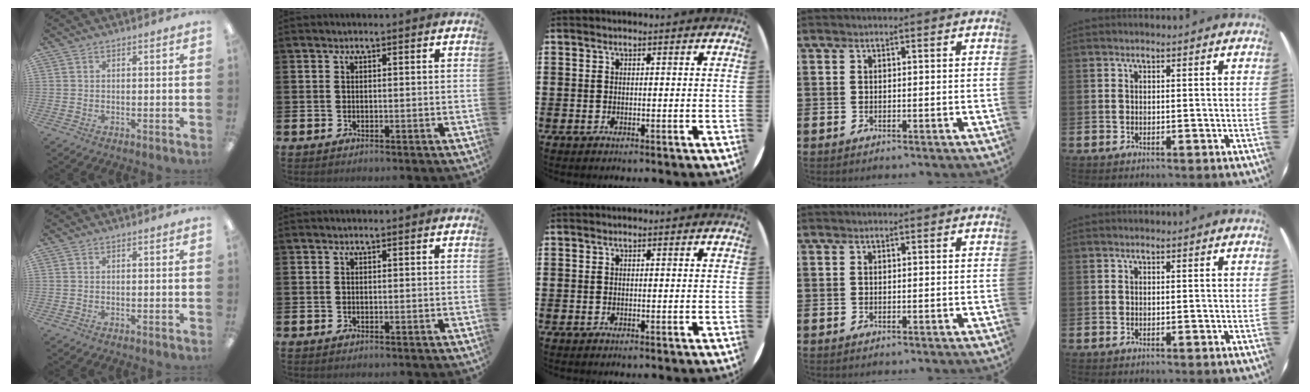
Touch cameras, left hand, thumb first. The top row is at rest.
{}